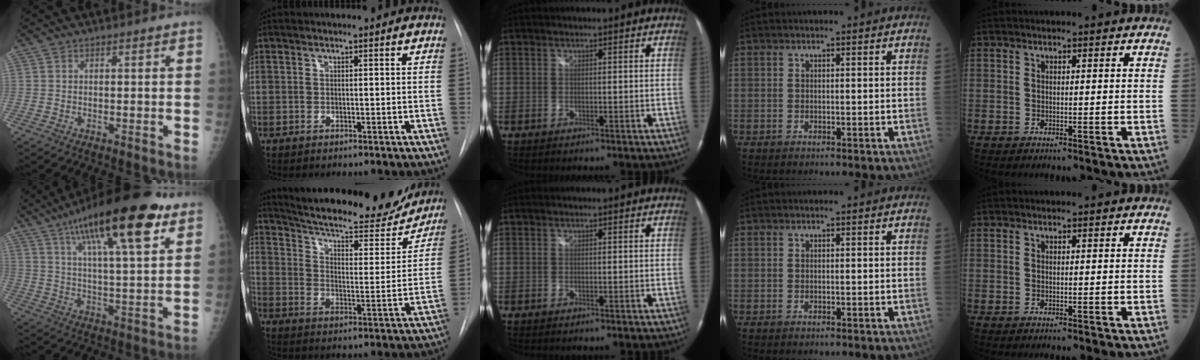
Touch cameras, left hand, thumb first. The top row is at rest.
{"thumb": {"total": 23.0, "force": [12.4, 6.0, 18.4], "torque": [-0.286, -0.023, 0.196]}, "index": {"total": 23.4, "force": [20.9, 5.0, 9.2], "torque": [-0.149, -0.023, 0.285]}}